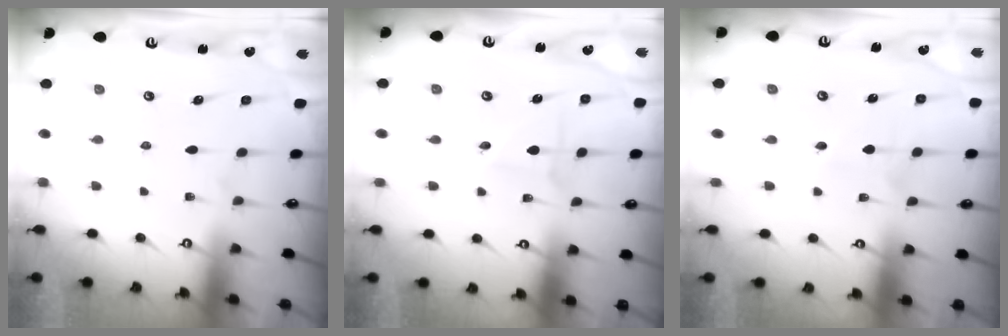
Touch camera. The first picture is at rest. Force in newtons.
{"total": 1.7, "press": 1.7, "slide": 0.1}
{"total": 2.3, "press": 2.3, "slide": 0.2}